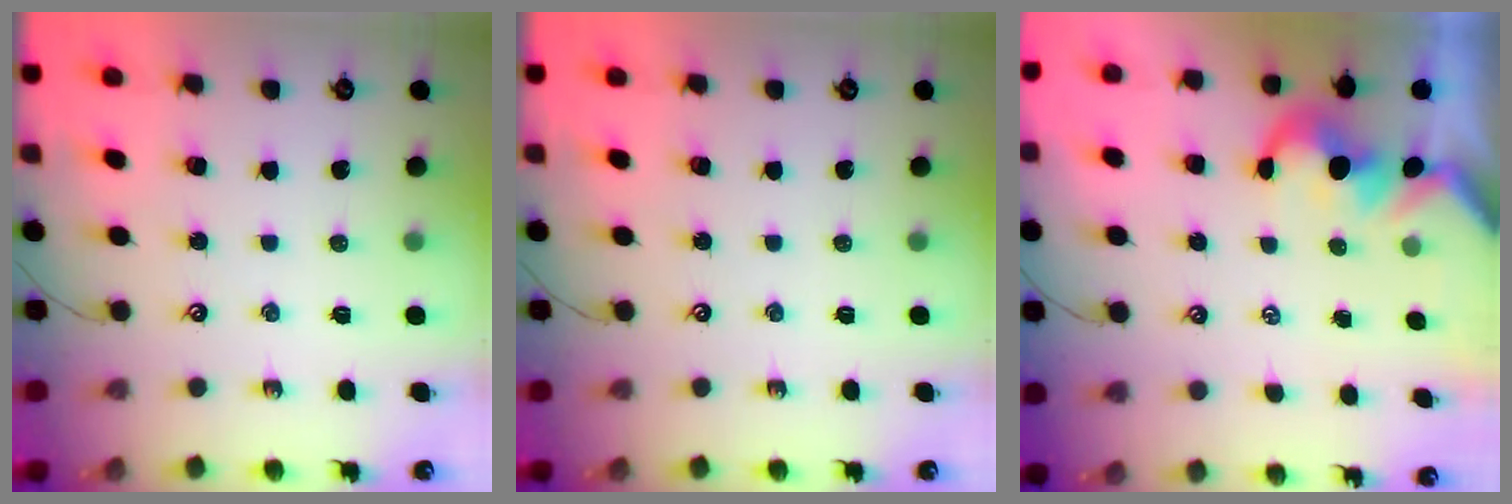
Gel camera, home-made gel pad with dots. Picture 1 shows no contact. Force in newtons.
{"total": 0.0}
{"total": 1.4, "press": 1.1, "slide": 0.8}